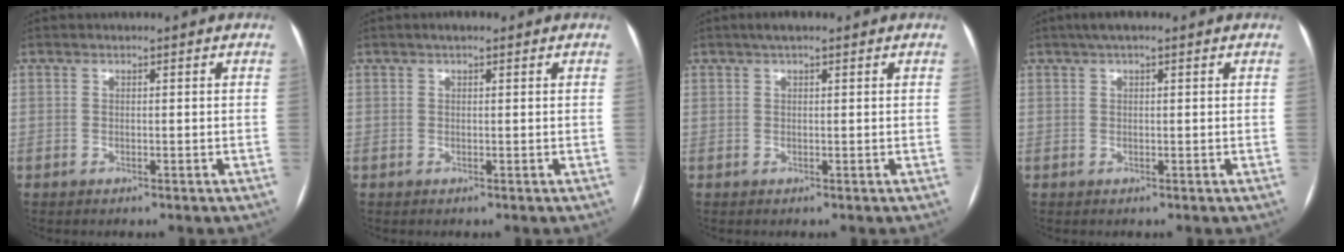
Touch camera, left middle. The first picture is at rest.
{"total": 1.5, "force": [1.0, 0.5, 1.0], "torque": [-0.018, 0.012, 0.013]}
{"total": 2.6, "force": [1.8, 0.6, 1.8], "torque": [-0.032, 0.019, 0.028]}
{"total": 3.1, "force": [2.0, 0.6, 2.2], "torque": [-0.039, 0.028, 0.032]}